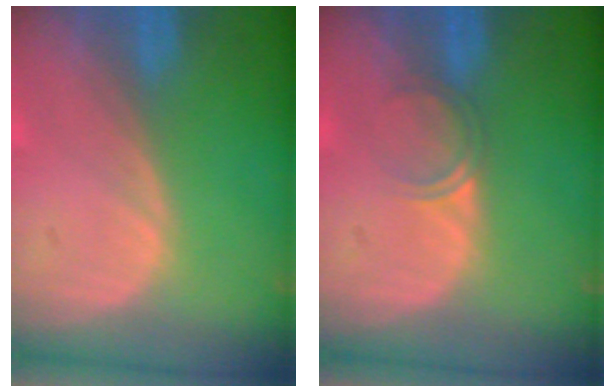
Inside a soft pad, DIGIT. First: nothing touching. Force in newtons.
{"total": 1.8, "press": 1.5, "slide": 1.1}